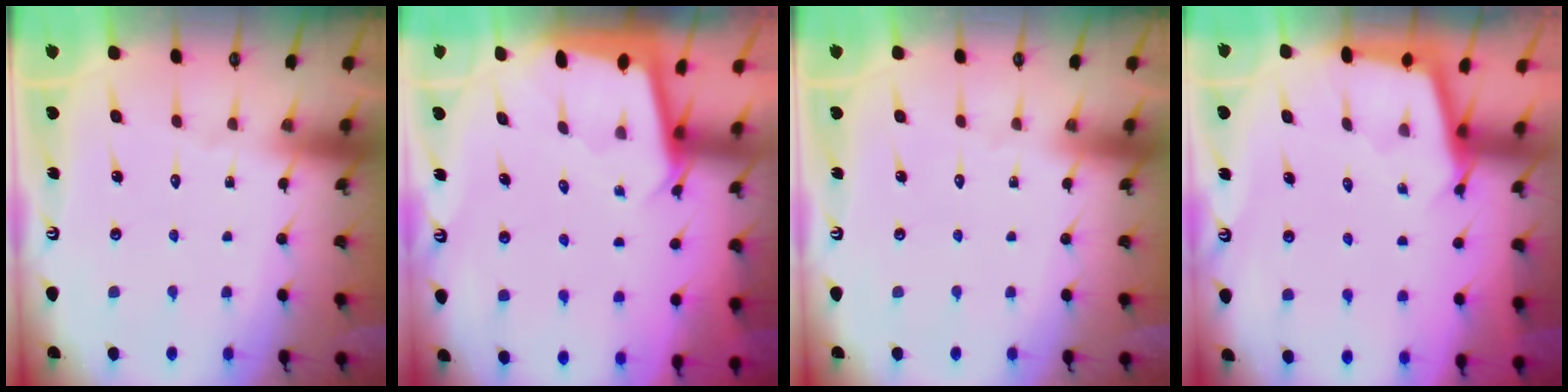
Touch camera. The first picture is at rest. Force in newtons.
{"total": 2.0, "press": 2.0, "slide": 0.1}
{"total": 0.0}
{"total": 2.3, "press": 2.3, "slide": 0.2}